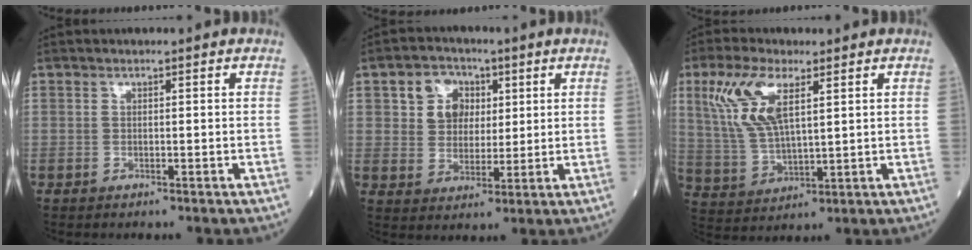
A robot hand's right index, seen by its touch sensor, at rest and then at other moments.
{"total": 7.0, "force": [2.5, 5.7, 3.1], "torque": [-0.058, 0.022, 0.049]}
{"total": 10.6, "force": [4.6, 3.5, 8.8], "torque": [-0.207, 0.012, 0.099]}